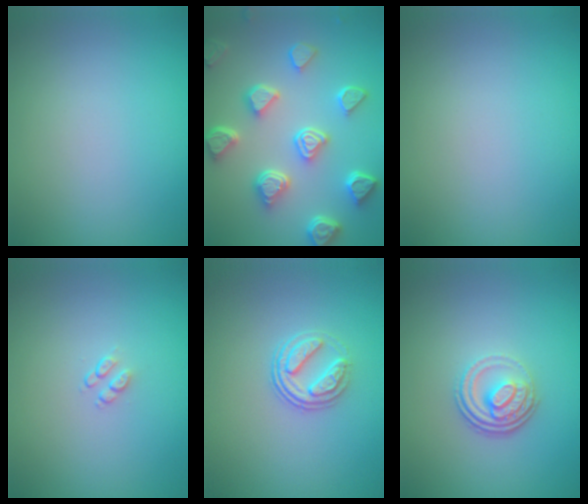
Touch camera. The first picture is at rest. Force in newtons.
{"total": 6.6, "press": 5.3, "slide": 3.8}
{"total": 0.0}
{"total": 0.9, "press": 0.6, "slide": 0.7}
{"total": 2.5, "press": 1.9, "slide": 1.6}
{"total": 3.6, "press": 2.6, "slide": 2.6}